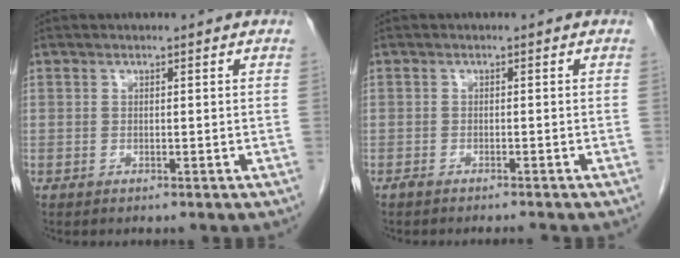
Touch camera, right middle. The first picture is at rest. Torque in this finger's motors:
{"motor_torque": [-0.31, -0.27, 0.00, 0.00]}